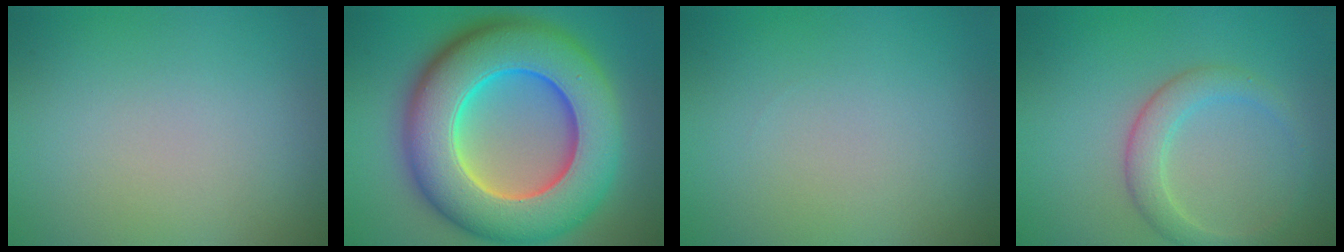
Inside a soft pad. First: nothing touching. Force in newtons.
{"total": 14.5, "press": 14.5, "slide": 0.4}
{"total": 0.0}
{"total": 2.8, "press": 2.8, "slide": 0.0}